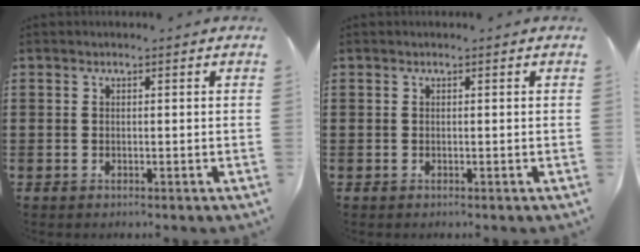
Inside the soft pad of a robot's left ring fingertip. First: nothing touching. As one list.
[{"total": 0.0}]